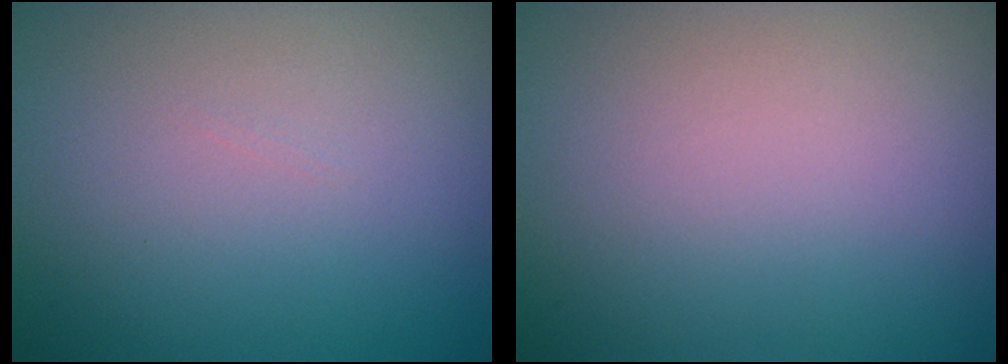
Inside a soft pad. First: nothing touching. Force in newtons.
{"total": 0.0}